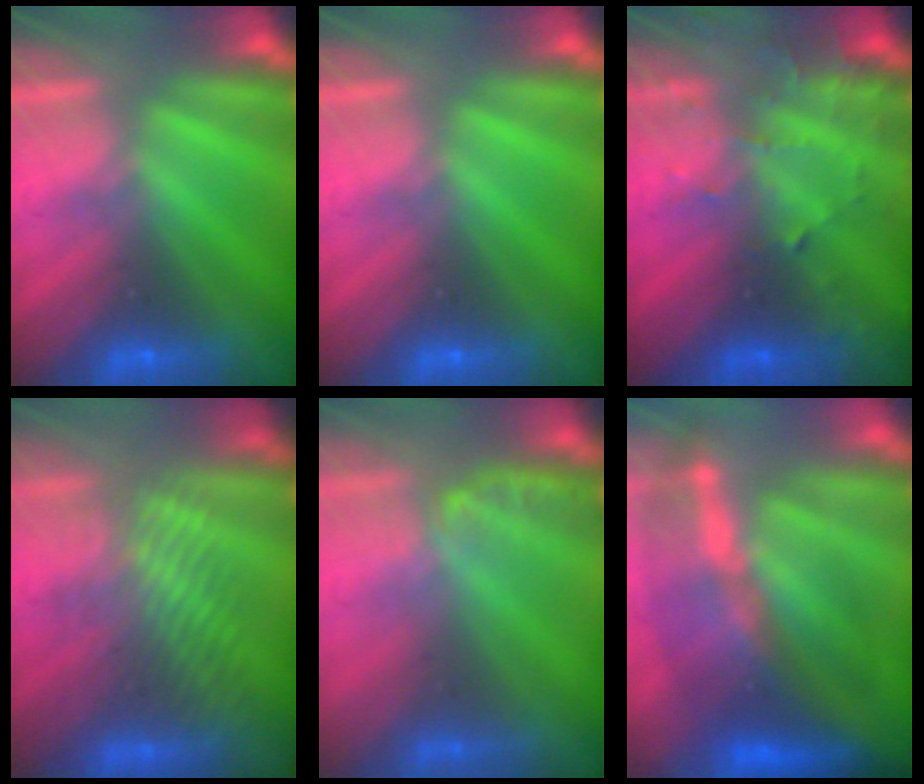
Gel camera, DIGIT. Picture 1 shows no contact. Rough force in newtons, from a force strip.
{"total": 0.0}
{"total": 3.2}
{"total": 3.3}
{"total": 1.1}
{"total": 10.3}